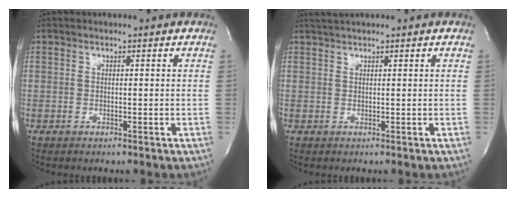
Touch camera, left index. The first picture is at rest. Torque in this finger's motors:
{"motor_torque": [0.12, -0.03, 0.11, -0.01]}